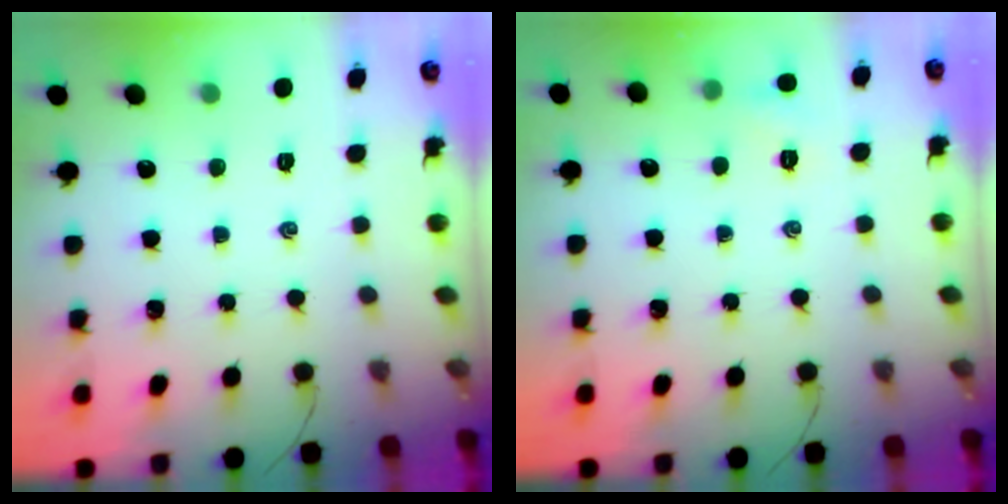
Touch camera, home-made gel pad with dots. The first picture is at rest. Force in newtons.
{"total": 4.9, "press": 4.7, "slide": 1.6}